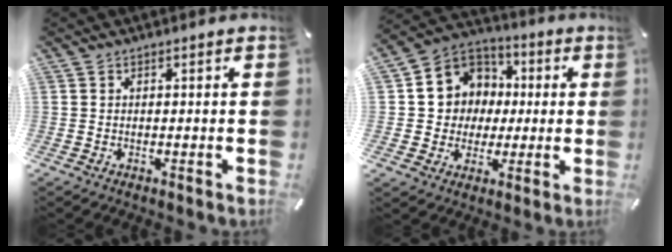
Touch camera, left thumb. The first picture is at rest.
{"total": 10.6, "force": [-0.3, 10.4, 1.7], "torque": [-0.037, 0.000, 0.000]}